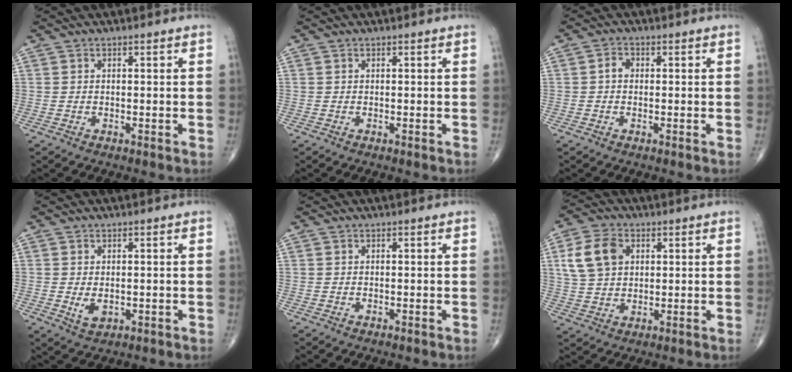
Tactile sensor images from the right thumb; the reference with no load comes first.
{"total": 0.0}
{"total": 2.0, "force": [0.0, 1.6, 1.2], "torque": [-0.013, 0.009, -0.003]}
{"total": 2.9, "force": [-0.2, 1.9, 2.2], "torque": [-0.032, -0.006, 0.004]}
{"total": 0.0}
{"total": 9.4, "force": [2.8, 6.6, 6.0], "torque": [-0.105, 0.003, 0.055]}